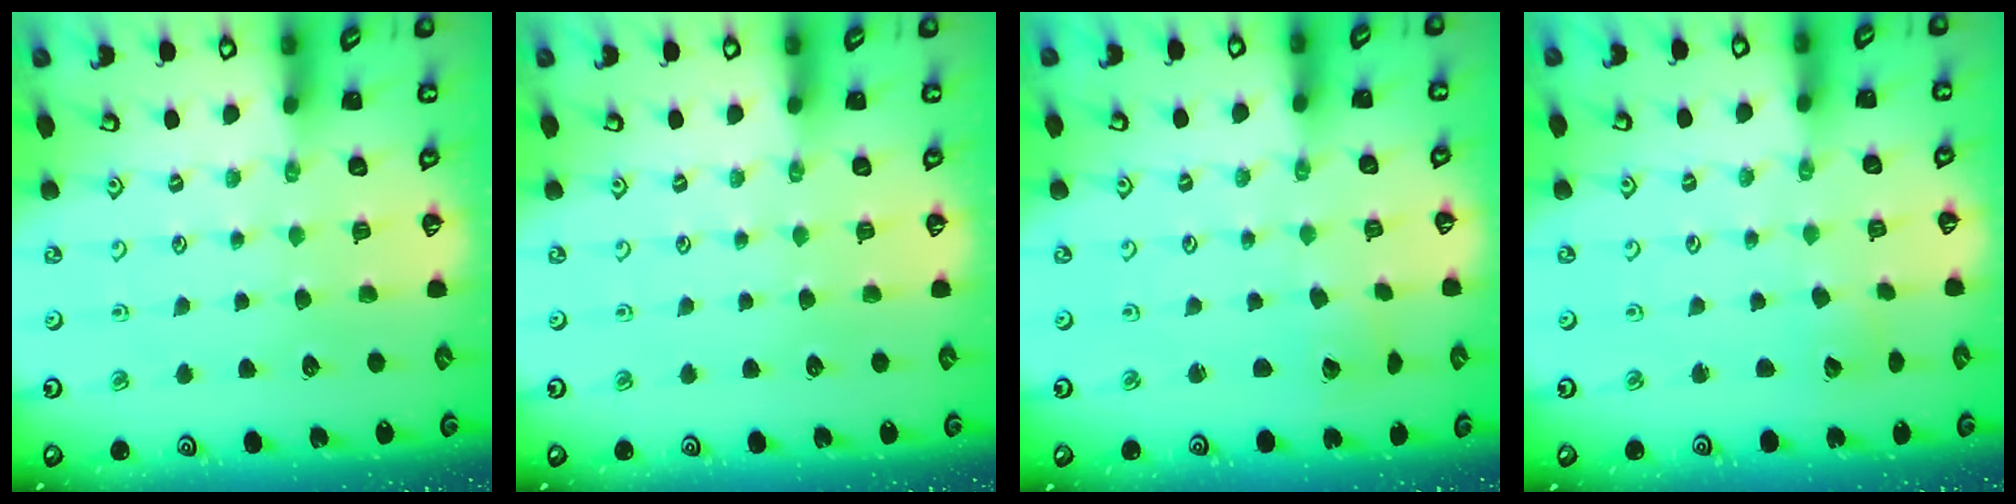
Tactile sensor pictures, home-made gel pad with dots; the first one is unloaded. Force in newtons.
{"total": 0.0}
{"total": 3.0, "press": 3.0, "slide": 0.2}
{"total": 2.7, "press": 2.7, "slide": 0.3}